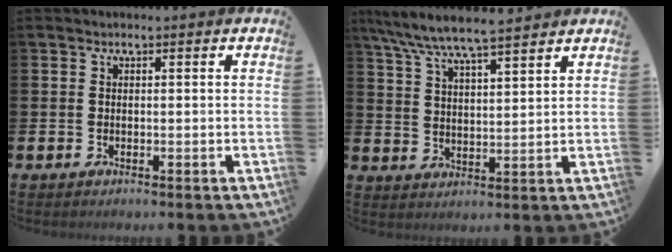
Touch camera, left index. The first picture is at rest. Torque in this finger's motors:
{"motor_torque": [1.08, -1.06, 0.74, 0.21]}